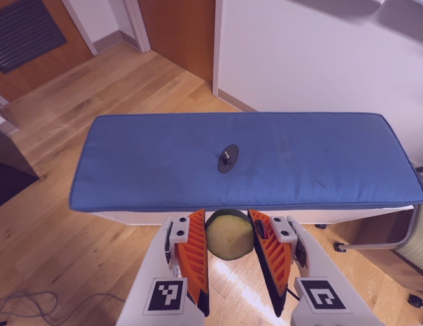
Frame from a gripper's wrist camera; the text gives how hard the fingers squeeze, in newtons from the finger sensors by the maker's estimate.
{"total": 8.6, "left": 8.5, "right": 8.7}